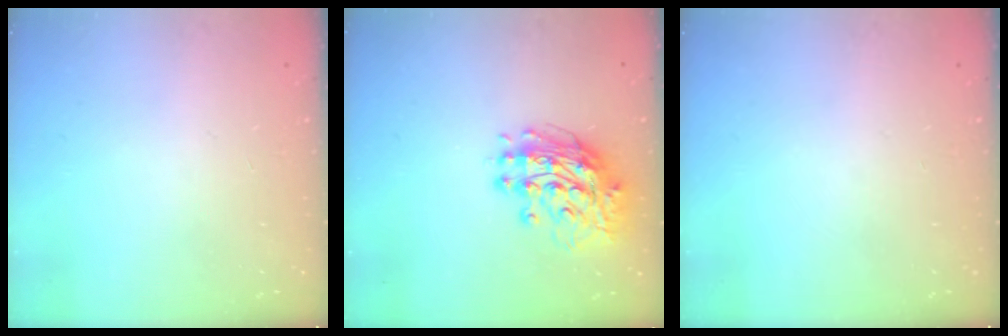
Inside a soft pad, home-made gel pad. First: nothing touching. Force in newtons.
{"total": 12.2, "press": 12.1, "slide": 1.3}
{"total": 0.0}